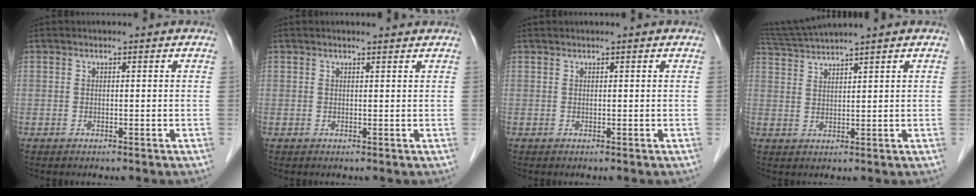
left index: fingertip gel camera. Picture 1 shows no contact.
{"total": 2.0, "force": [2.0, 0.0, 0.5], "torque": [-0.010, 0.005, 0.024]}
{"total": 0.6, "force": [0.5, 0.0, 0.4], "torque": [-0.004, 0.010, 0.010]}
{"total": 6.0, "force": [5.4, -1.4, 2.2], "torque": [-0.047, 0.017, 0.105]}